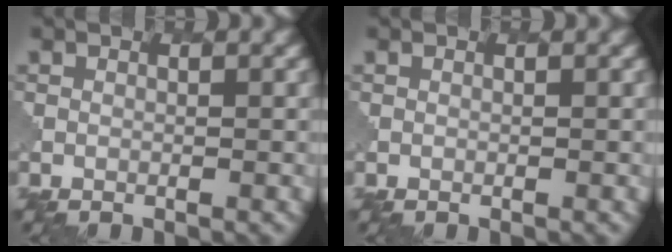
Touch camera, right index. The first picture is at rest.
{"total": 0.0}